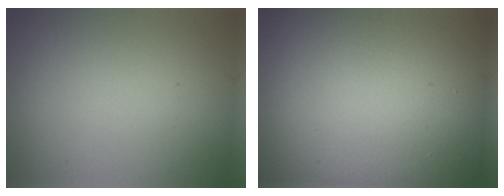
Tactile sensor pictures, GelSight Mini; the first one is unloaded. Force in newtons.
{"total": 28.1, "press": 28.1, "slide": 0.8}